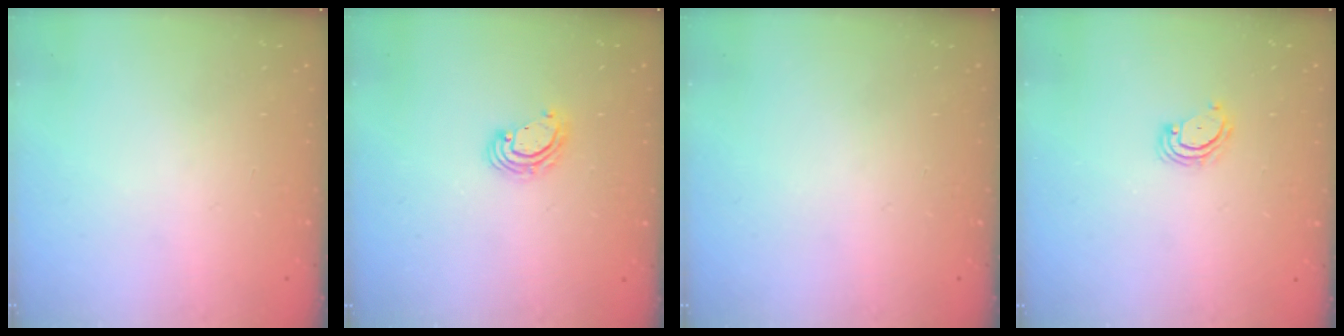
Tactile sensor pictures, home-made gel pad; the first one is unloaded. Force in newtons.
{"total": 4.6, "press": 4.6, "slide": 0.2}
{"total": 0.0}
{"total": 3.8, "press": 3.8, "slide": 0.5}